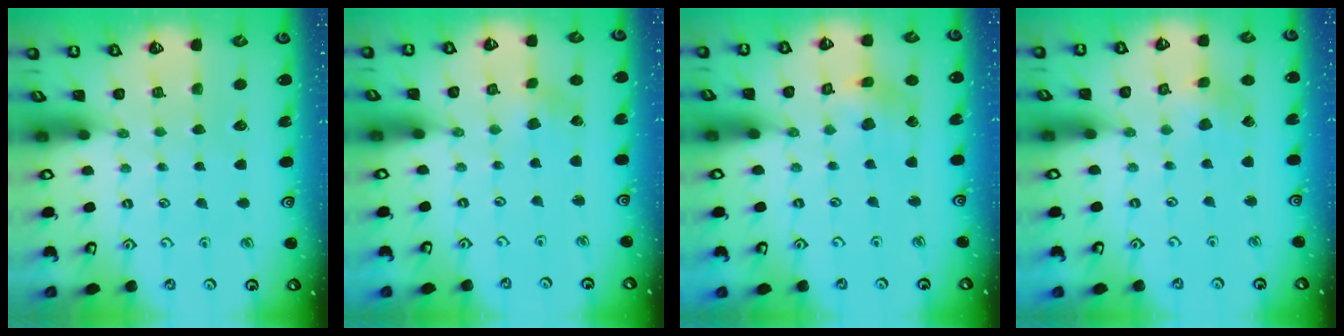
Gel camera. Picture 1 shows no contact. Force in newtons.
{"total": 0.7, "press": 0.7, "slide": 0.0}
{"total": 5.9, "press": 5.9, "slide": 0.8}
{"total": 3.0, "press": 3.0, "slide": 0.4}